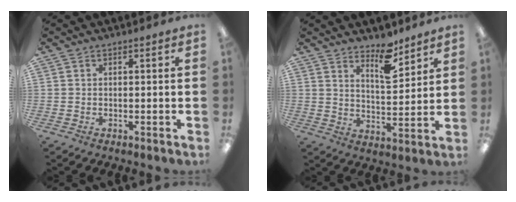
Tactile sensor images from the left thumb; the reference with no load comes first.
{"total": 9.1, "force": [7.1, 3.2, 4.7], "torque": [-0.055, -0.051, 0.118]}